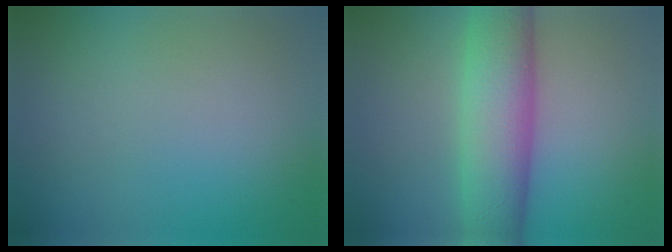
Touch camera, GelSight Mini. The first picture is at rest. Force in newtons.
{"total": 8.2, "press": 8.2, "slide": 0.2}